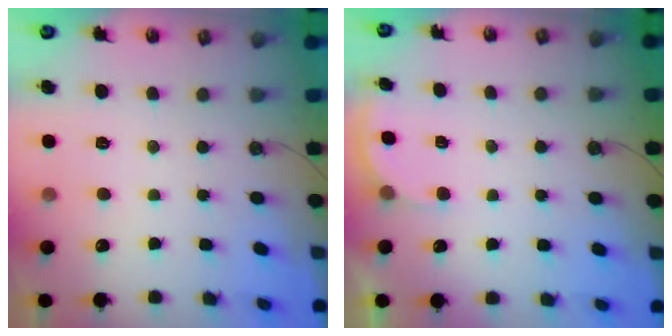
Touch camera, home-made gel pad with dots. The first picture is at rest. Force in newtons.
{"total": 2.5, "press": 2.4, "slide": 0.4}